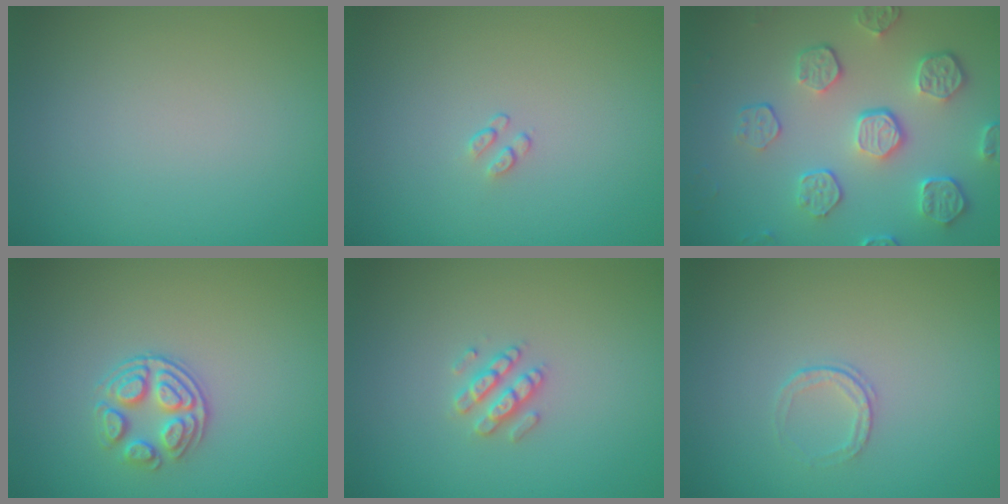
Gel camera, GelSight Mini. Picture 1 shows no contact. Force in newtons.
{"total": 0.6, "press": 0.4, "slide": 0.5}
{"total": 5.8, "press": 4.2, "slide": 4.0}
{"total": 3.0, "press": 2.6, "slide": 1.5}
{"total": 2.1, "press": 2.0, "slide": 0.5}
{"total": 1.0, "press": 0.7, "slide": 0.7}